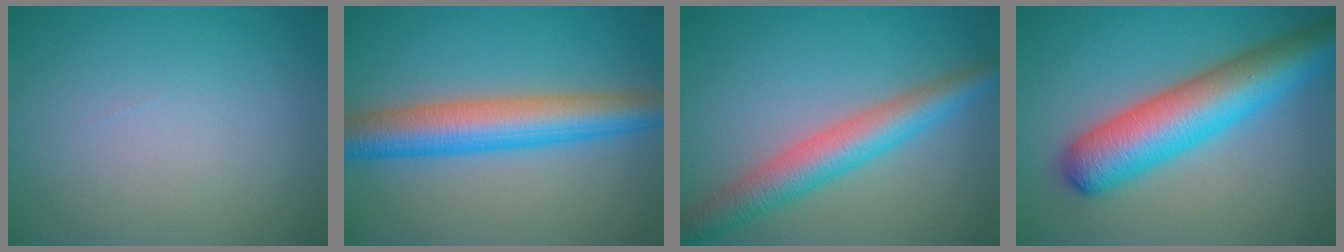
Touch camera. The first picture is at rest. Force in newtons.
{"total": 7.1, "press": 7.1, "slide": 0.2}
{"total": 5.5, "press": 5.5, "slide": 0.1}
{"total": 9.3, "press": 9.2, "slide": 0.3}